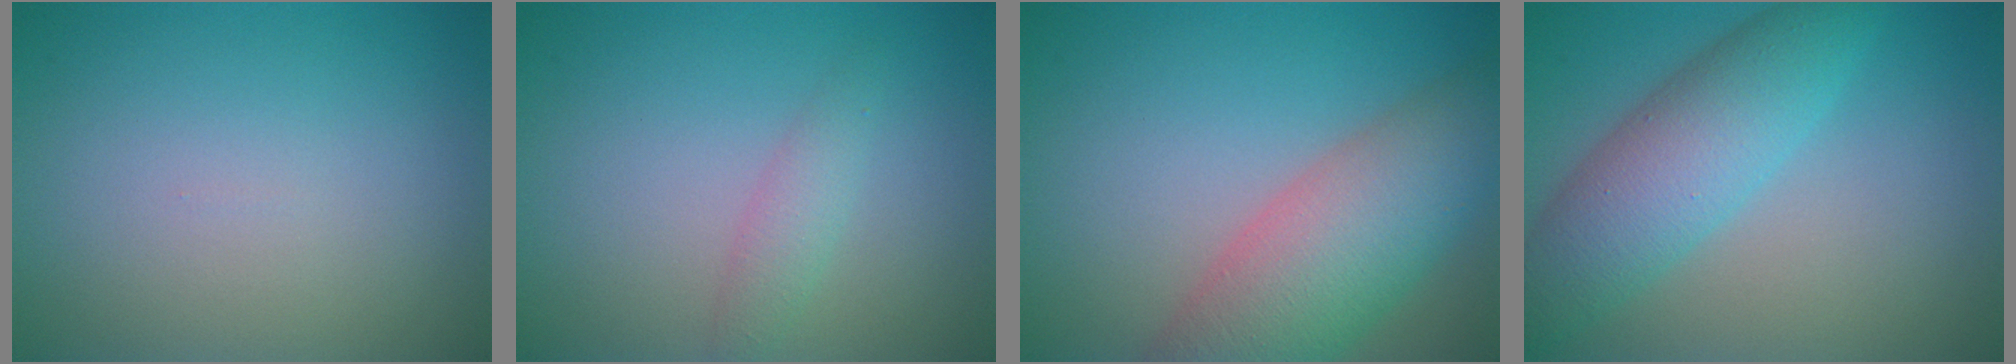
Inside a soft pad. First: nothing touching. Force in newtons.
{"total": 1.7, "press": 1.7, "slide": 0.1}
{"total": 8.3, "press": 8.3, "slide": 0.4}
{"total": 6.4, "press": 6.4, "slide": 0.2}